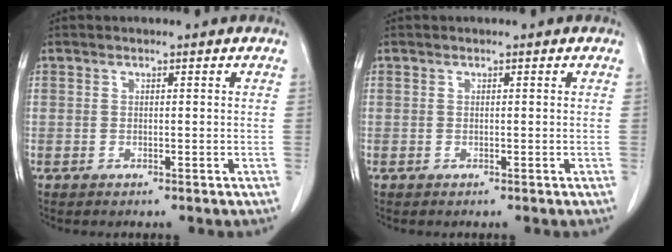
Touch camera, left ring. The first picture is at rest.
{"total": 0.0}